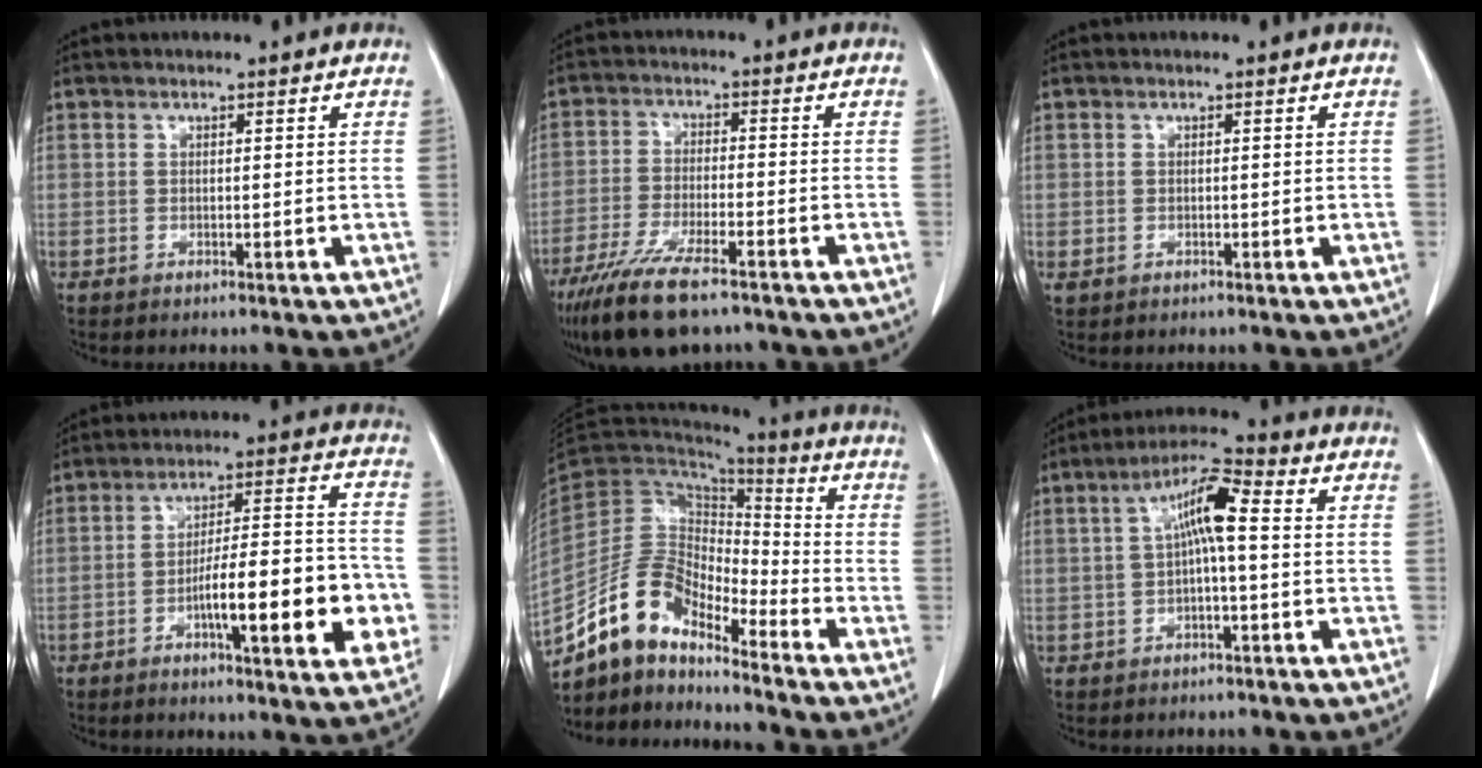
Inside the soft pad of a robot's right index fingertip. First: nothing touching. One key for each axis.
{"total": 12.2, "fx": -8.9, "fy": 2.8, "fz": 7.9, "tx": -0.145, "ty": -0.030, "tz": -0.156}
{"total": 0.8, "fx": -0.3, "fy": 0.7, "fz": 0.4, "tx": -0.007, "ty": 0.001, "tz": -0.003}
{"total": 17.0, "fx": -5.3, "fy": 3.0, "fz": 15.8, "tx": -0.224, "ty": 0.017, "tz": -0.074}
{"total": 12.0, "fx": -9.9, "fy": 4.2, "fz": 5.2, "tx": -0.105, "ty": 0.040, "tz": -0.190}
{"total": 7.3, "fx": 0.4, "fy": 1.2, "fz": 7.2, "tx": -0.133, "ty": 0.026, "tz": 0.003}